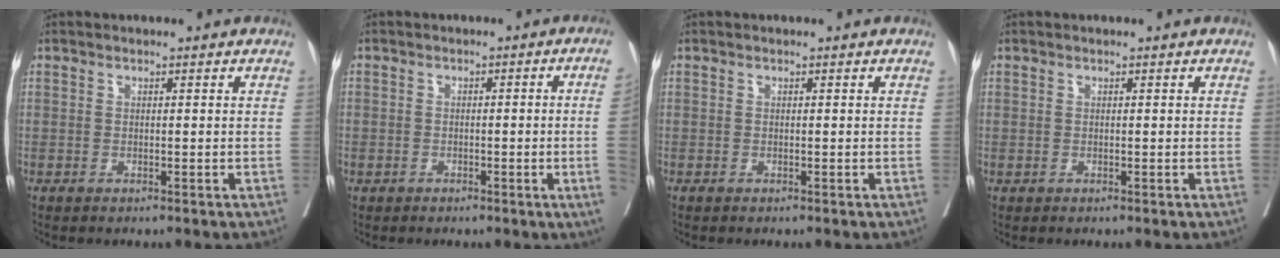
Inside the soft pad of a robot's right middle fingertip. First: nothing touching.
{"total": 4.0, "force": [-0.8, -0.1, 3.9], "torque": [-0.052, 0.005, -0.012]}
{"total": 0.0}
{"total": 0.0}